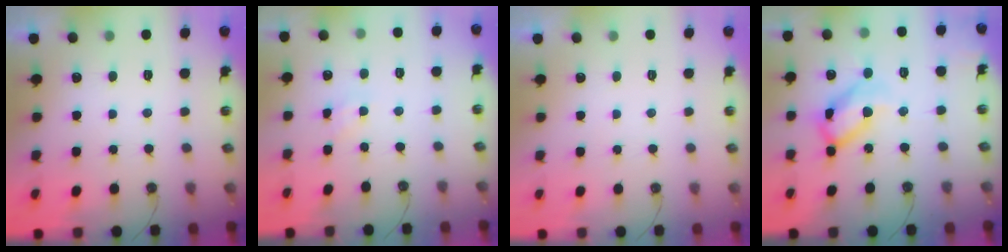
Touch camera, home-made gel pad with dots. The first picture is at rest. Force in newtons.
{"total": 1.8, "press": 1.8, "slide": 0.2}
{"total": 0.0}
{"total": 15.9, "press": 15.8, "slide": 2.1}